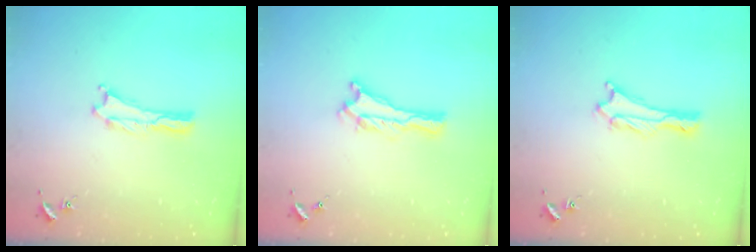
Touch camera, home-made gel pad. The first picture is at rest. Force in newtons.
{"total": 0.0}
{"total": 1.9, "press": 1.9, "slide": 0.1}